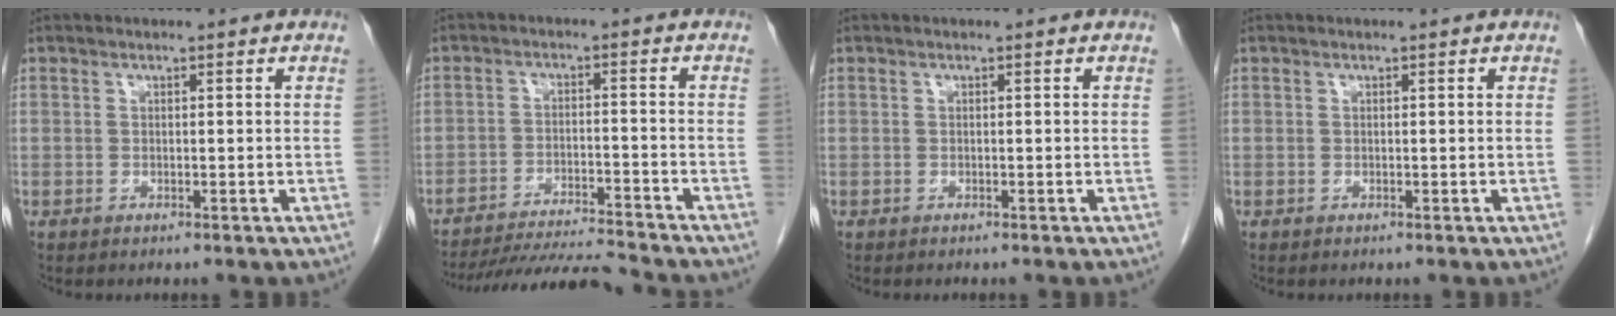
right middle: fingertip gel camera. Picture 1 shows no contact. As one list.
[{"total": 11.5, "force": [-11.1, -0.9, 2.7], "torque": [-0.040, -0.015, -0.182]}, {"total": 0.9, "force": [-0.8, 0.1, 0.4], "torque": [-0.008, -0.002, -0.011]}, {"total": 0.0}]